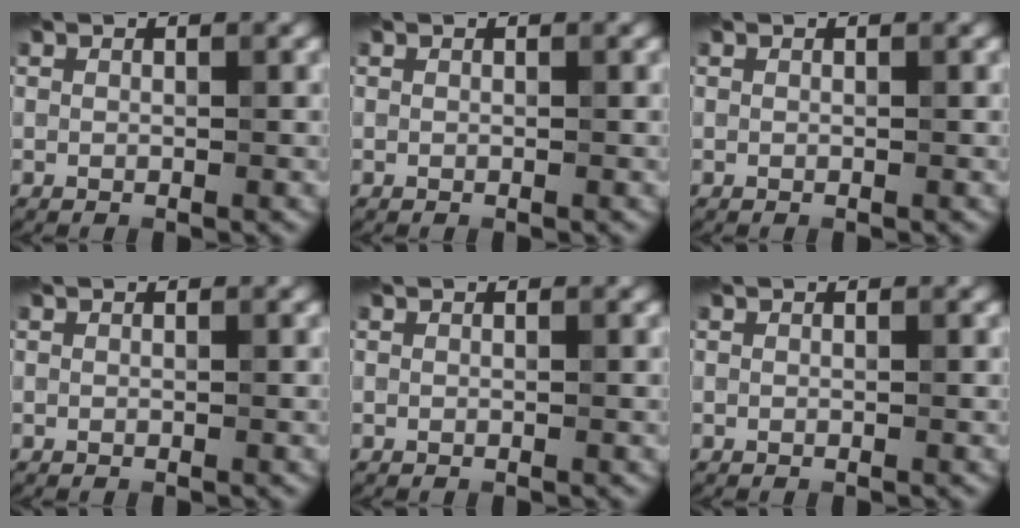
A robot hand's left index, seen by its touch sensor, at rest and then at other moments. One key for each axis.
{"total": 0.0}
{"total": 0.0}
{"total": 0.0}
{"total": 0.0}
{"total": 0.0}